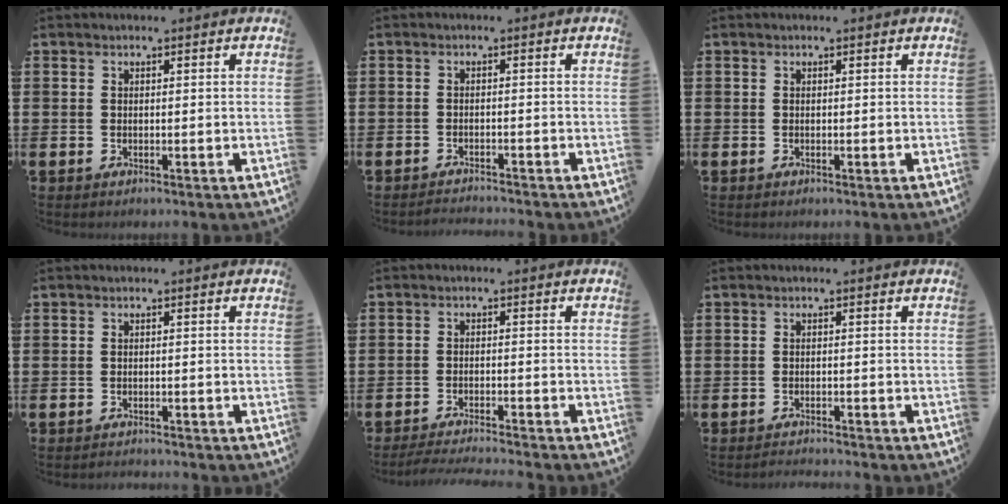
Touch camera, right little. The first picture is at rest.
{"total": 1.3, "force": [-1.3, -0.1, -0.1], "torque": [-0.002, 0.002, -0.026]}
{"total": 0.0}
{"total": 0.8, "force": [-0.8, 0.0, -0.1], "torque": [-0.001, 0.000, -0.017]}
{"total": 2.5, "force": [-2.4, -0.2, 0.7], "torque": [-0.010, 0.002, -0.047]}
{"total": 1.2, "force": [-1.2, -0.1, 0.0], "torque": [-0.003, 0.002, -0.025]}